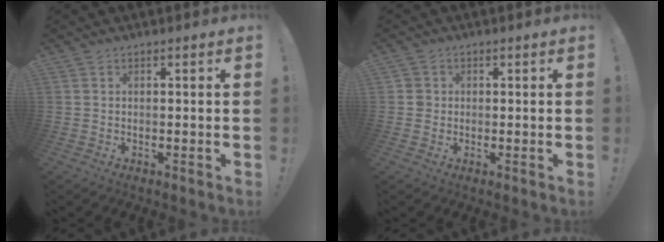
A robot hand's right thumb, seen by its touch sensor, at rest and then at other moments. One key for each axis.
{"total": 2.1, "fx": 0.0, "fy": 2.0, "fz": 0.6, "tx": -0.005, "ty": 0.003, "tz": 0.000}